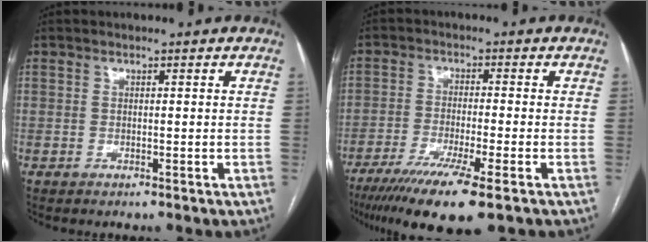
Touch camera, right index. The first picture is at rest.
{"total": 10.8, "force": [-6.8, 0.6, 8.4], "torque": [-0.140, -0.026, -0.111]}